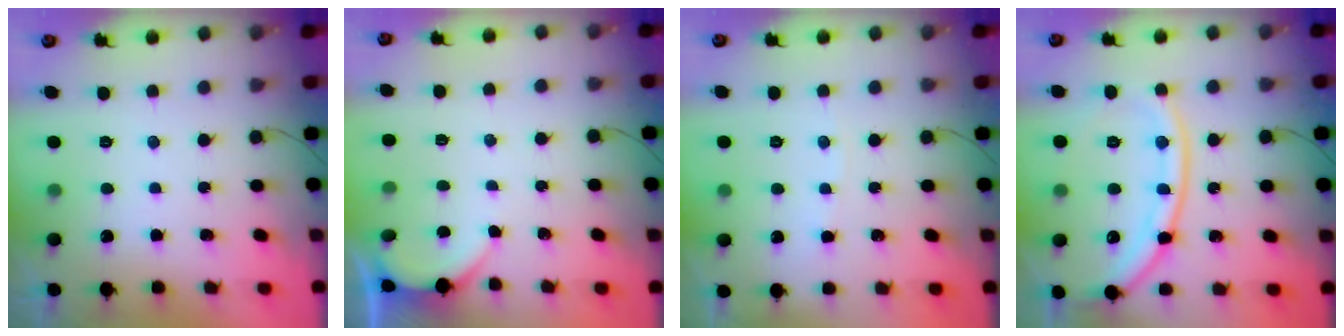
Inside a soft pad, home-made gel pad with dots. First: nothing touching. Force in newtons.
{"total": 2.3, "press": 2.3, "slide": 0.3}
{"total": 1.0, "press": 0.9, "slide": 0.2}
{"total": 15.6, "press": 15.6, "slide": 1.1}